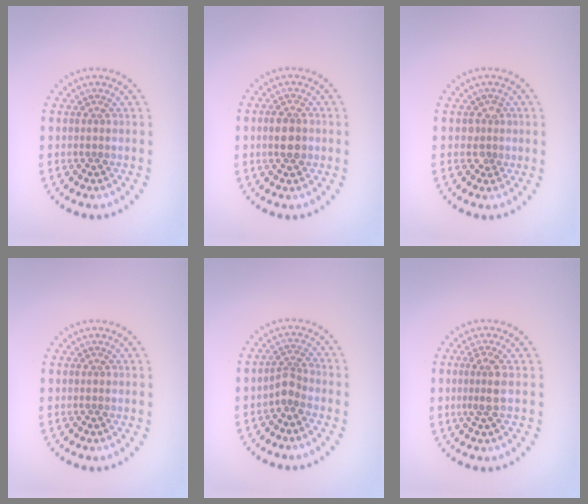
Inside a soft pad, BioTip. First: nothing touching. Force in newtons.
{"total": 2.2, "press": 2.2, "slide": 0.0}
{"total": 1.5, "press": 1.3, "slide": 0.9}
{"total": 0.0}
{"total": 2.0, "press": 1.4, "slide": 1.4}
{"total": 2.0, "press": 1.7, "slide": 1.1}